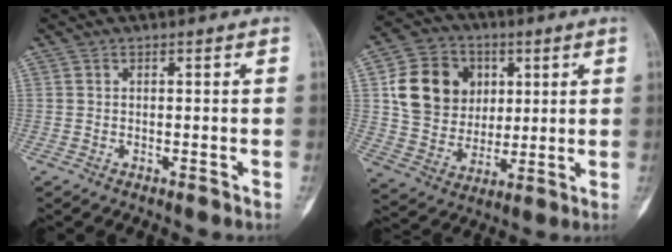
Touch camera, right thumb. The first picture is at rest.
{"total": 15.8, "force": [3.9, 13.3, 7.6], "torque": [-0.105, -0.003, 0.077]}